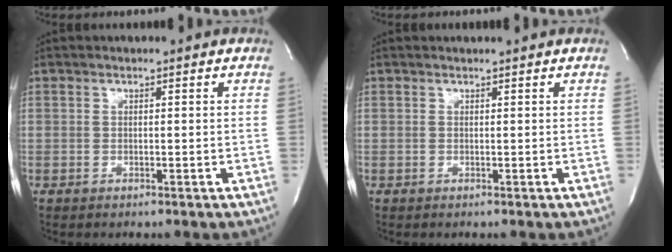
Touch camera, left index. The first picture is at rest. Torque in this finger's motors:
{"motor_torque": [0.64, 0.24, 0.02, 0.00]}